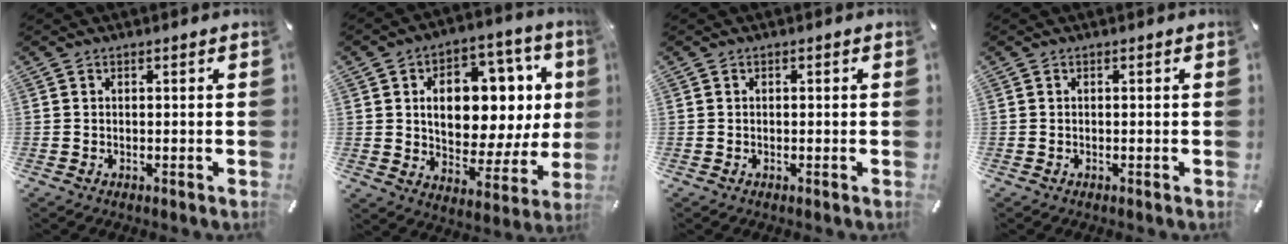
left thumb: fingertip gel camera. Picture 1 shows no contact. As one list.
[{"total": 16.0, "force": [4.3, 10.8, 11.0], "torque": [-0.150, -0.027, 0.079]}, {"total": 0.0}, {"total": 0.0}]